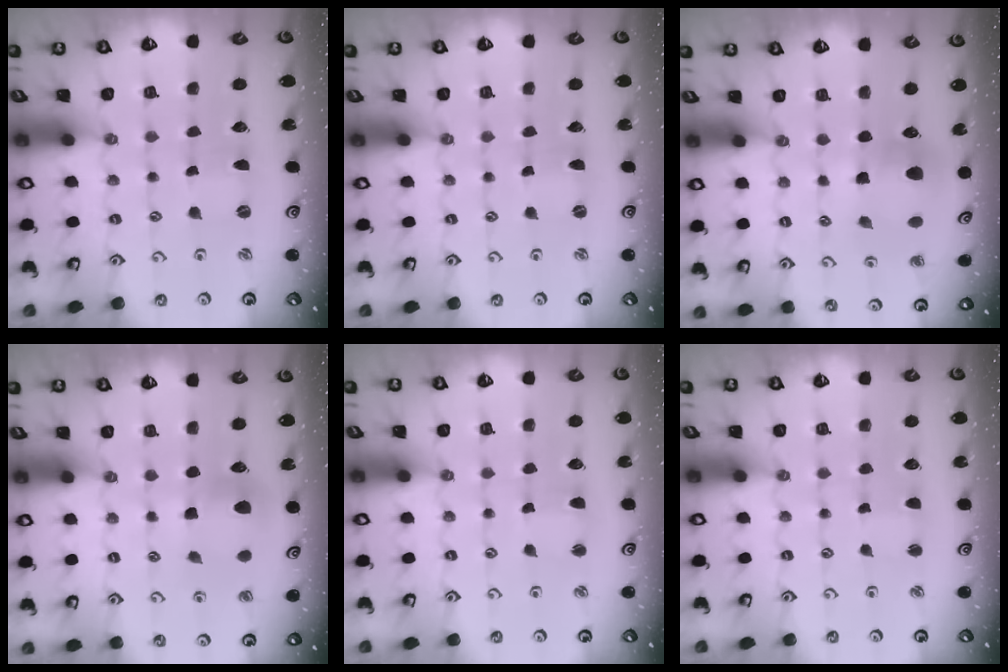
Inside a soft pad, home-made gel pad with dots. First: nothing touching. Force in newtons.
{"total": 0.0}
{"total": 6.2, "press": 6.1, "slide": 0.5}
{"total": 7.7, "press": 7.7, "slide": 0.3}
{"total": 2.4, "press": 2.4, "slide": 0.4}
{"total": 1.6, "press": 1.6, "slide": 0.3}